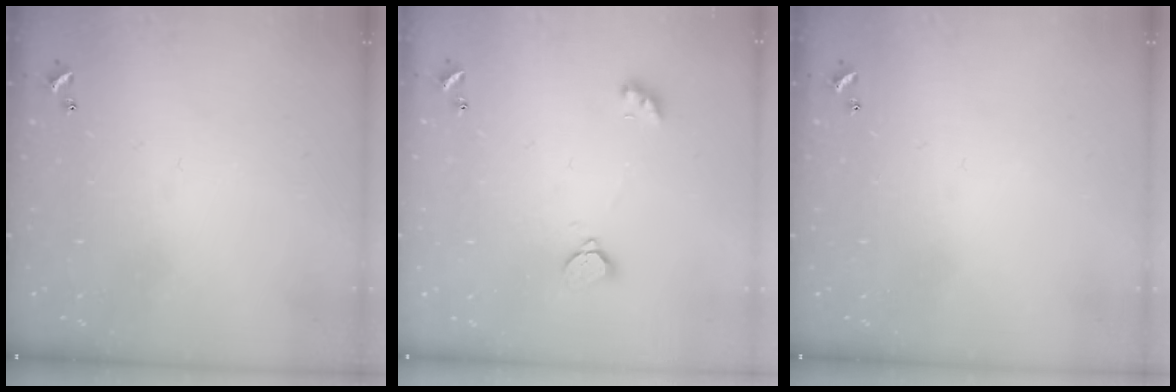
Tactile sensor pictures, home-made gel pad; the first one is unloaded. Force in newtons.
{"total": 2.2, "press": 2.2, "slide": 0.2}
{"total": 0.0}